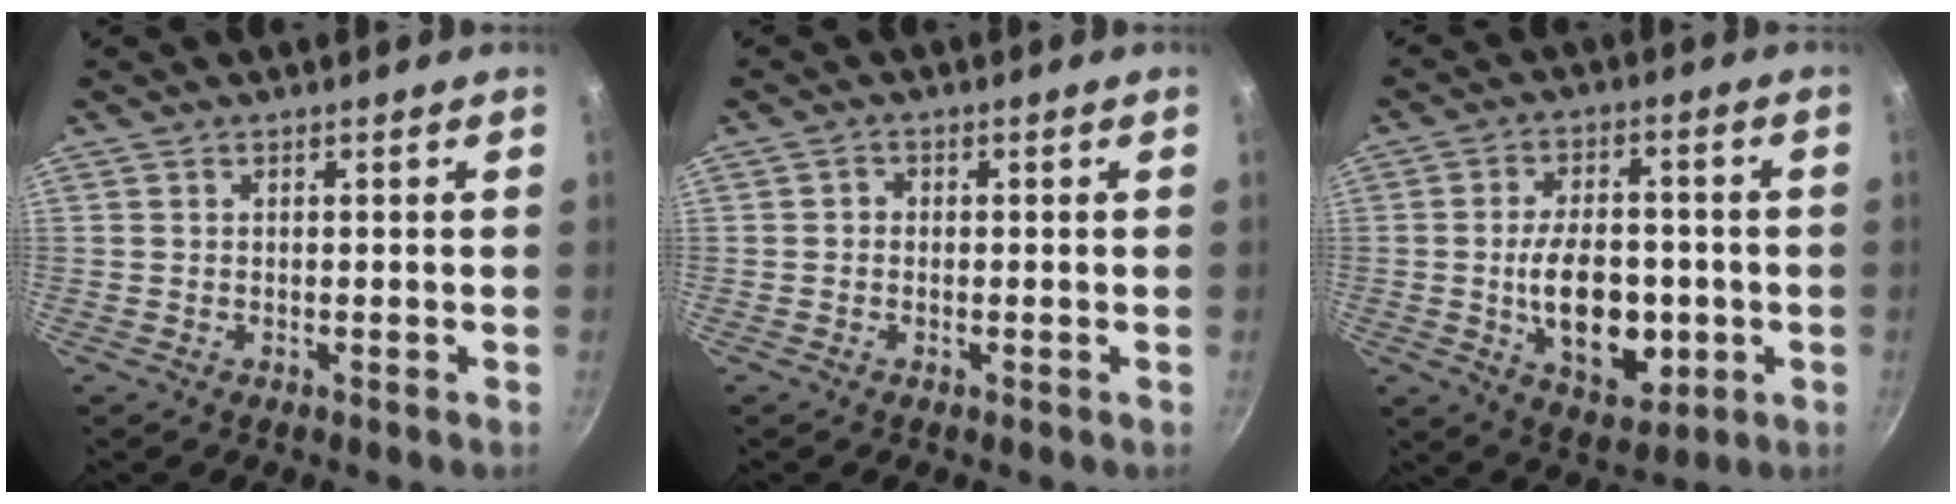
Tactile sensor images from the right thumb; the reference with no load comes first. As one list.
[{"total": 1.2, "force": [-0.3, 1.0, 0.5], "torque": [-0.005, 0.005, -0.009]}, {"total": 15.0, "force": [-2.3, 9.0, 11.7], "torque": [-0.154, 0.006, -0.026]}]